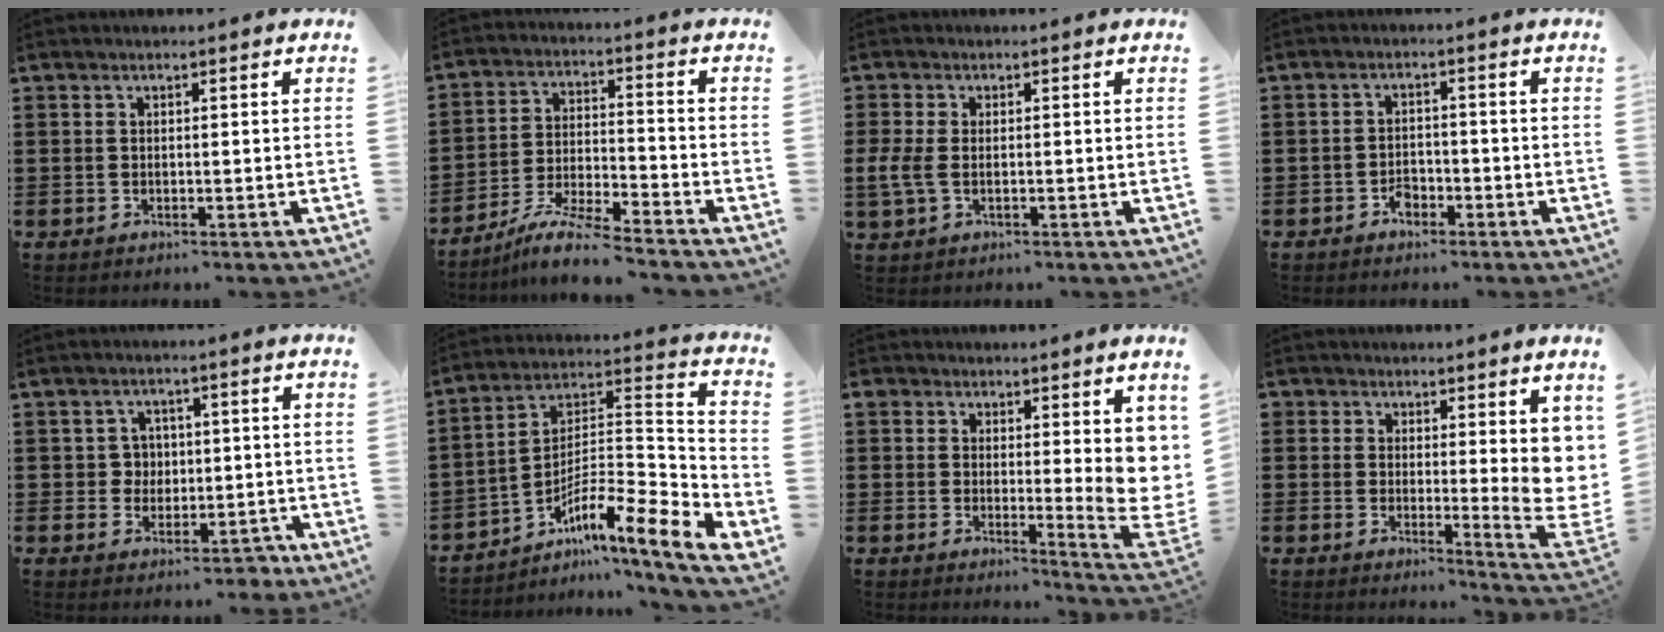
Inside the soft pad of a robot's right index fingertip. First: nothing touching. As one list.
[{"total": 7.3, "force": [-6.6, 0.1, 3.0], "torque": [-0.064, -0.004, -0.129]}, {"total": 3.6, "force": [-0.7, 2.1, 2.8], "torque": [-0.075, -0.004, -0.019]}, {"total": 2.4, "force": [-1.6, 1.4, 1.2], "torque": [-0.025, 0.002, -0.033]}, {"total": 3.4, "force": [-0.7, 3.1, 1.2], "torque": [-0.035, 0.006, -0.018]}, {"total": 9.3, "force": [-6.5, 1.0, 6.6], "torque": [-0.113, -0.013, -0.132]}, {"total": 7.1, "force": [2.8, 3.8, 5.4], "torque": [-0.065, -0.028, 0.055]}, {"total": 6.0, "force": [2.7, 3.2, 4.2], "torque": [-0.047, -0.029, 0.051]}]